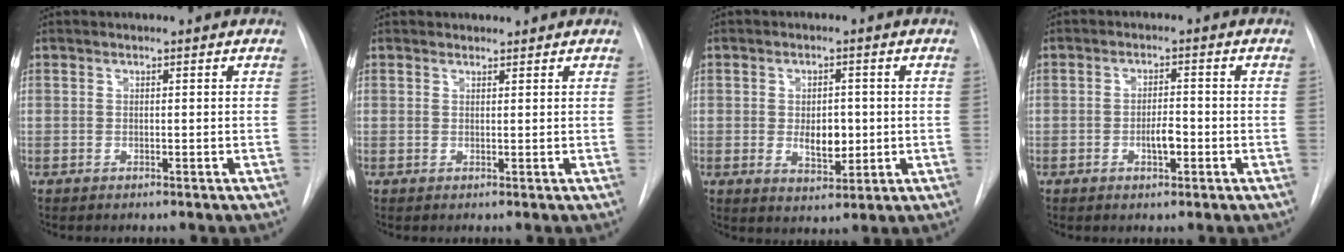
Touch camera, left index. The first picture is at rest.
{"total": 0.6, "force": [0.5, 0.3, -0.2], "torque": [0.001, -0.001, 0.007]}
{"total": 5.0, "force": [-0.9, 2.7, 4.1], "torque": [-0.060, -0.010, -0.006]}
{"total": 2.8, "force": [-1.5, 0.5, 2.4], "torque": [-0.042, -0.005, -0.023]}